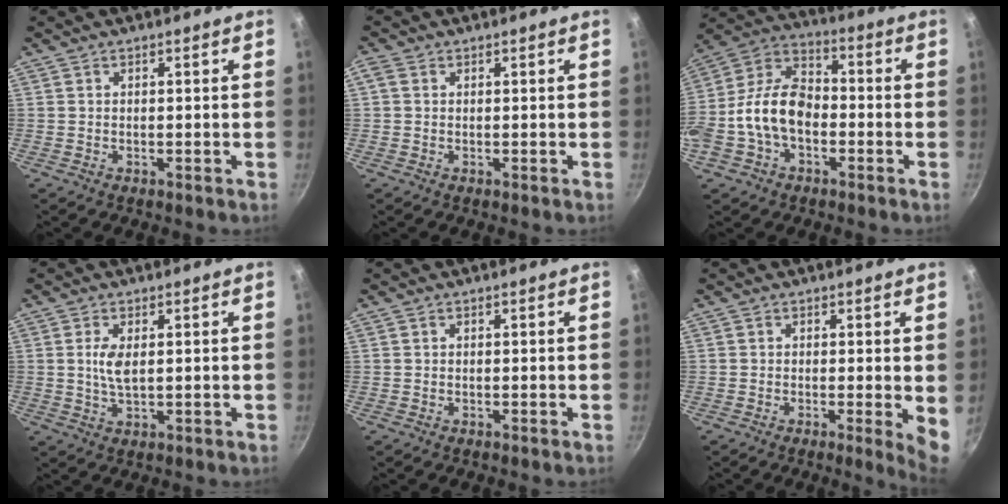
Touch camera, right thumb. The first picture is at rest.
{"total": 1.6, "force": [0.3, 1.2, 0.9], "torque": [-0.021, 0.005, 0.004]}
{"total": 14.5, "force": [-2.9, 9.7, 10.4], "torque": [-0.168, 0.047, -0.069]}
{"total": 4.2, "force": [0.8, 1.9, 3.7], "torque": [-0.073, -0.005, 0.017]}
{"total": 0.0}
{"total": 4.7, "force": [0.0, 0.8, 4.6], "torque": [-0.059, -0.015, -0.003]}